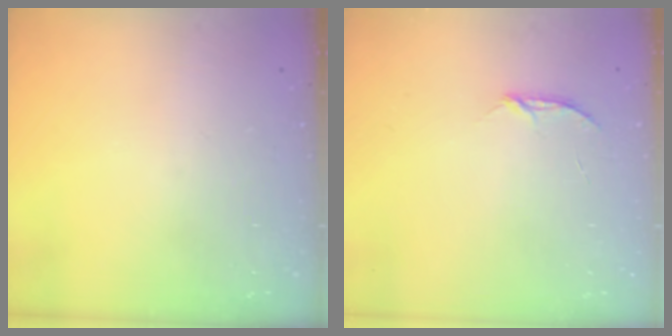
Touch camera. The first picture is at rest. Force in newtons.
{"total": 3.1, "press": 3.0, "slide": 0.4}